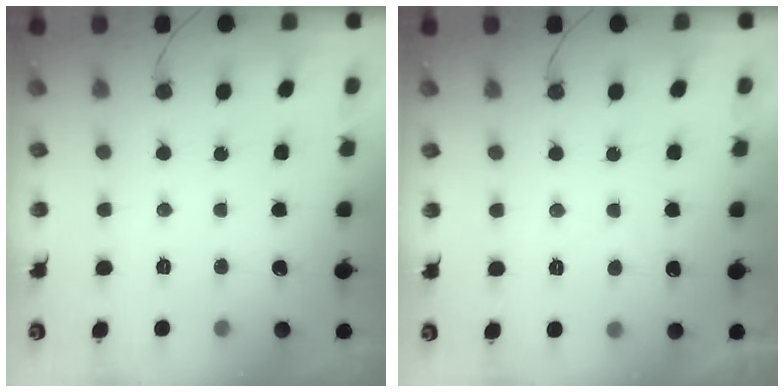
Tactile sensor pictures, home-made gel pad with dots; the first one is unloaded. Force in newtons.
{"total": 1.1, "press": 0.8, "slide": 0.7}